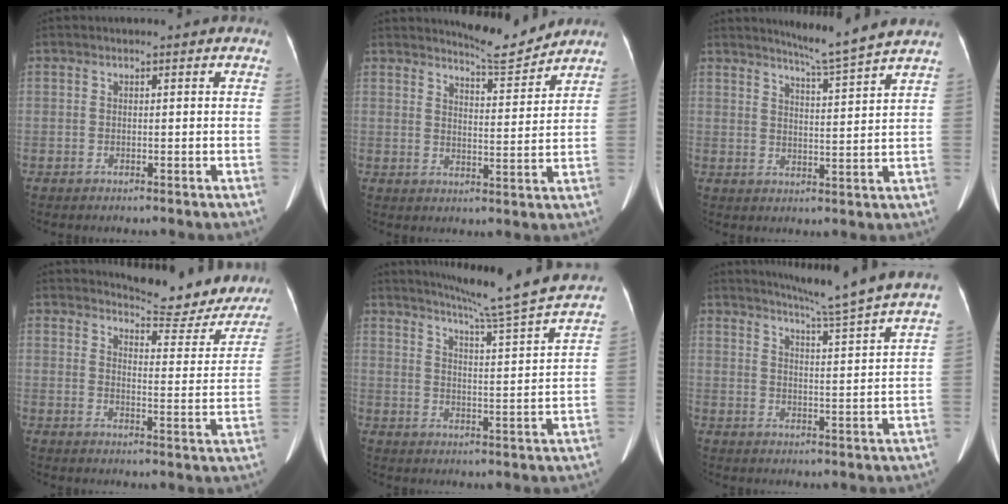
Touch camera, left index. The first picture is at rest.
{"total": 6.3, "force": [6.2, -0.3, 0.7], "torque": [-0.022, -0.021, 0.094]}
{"total": 7.5, "force": [6.8, -1.8, 2.5], "torque": [-0.048, -0.015, 0.103]}
{"total": 14.6, "force": [13.9, 2.7, 3.7], "torque": [-0.035, -0.055, 0.149]}
{"total": 18.6, "force": [16.5, -1.8, 8.3], "torque": [-0.137, -0.044, 0.211]}
{"total": 14.2, "force": [12.6, -2.4, 6.0], "torque": [-0.102, -0.039, 0.163]}